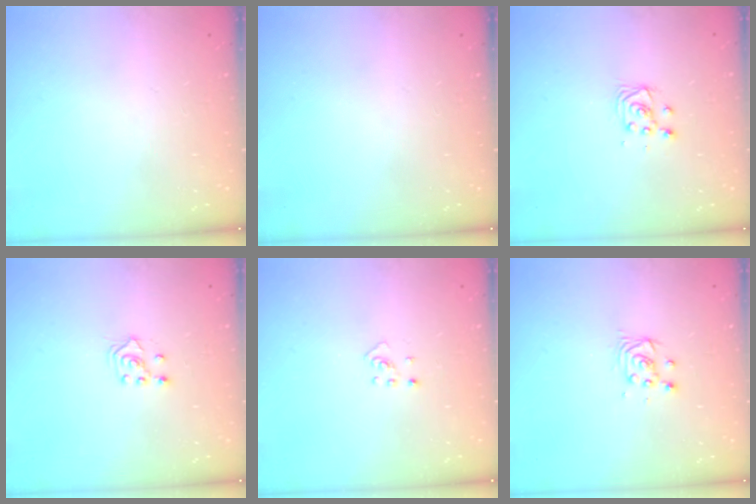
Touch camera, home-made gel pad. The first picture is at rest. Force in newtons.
{"total": 0.0}
{"total": 3.8, "press": 3.7, "slide": 0.4}
{"total": 3.5, "press": 3.4, "slide": 0.8}
{"total": 2.7, "press": 2.6, "slide": 0.6}
{"total": 3.4, "press": 3.4, "slide": 0.4}